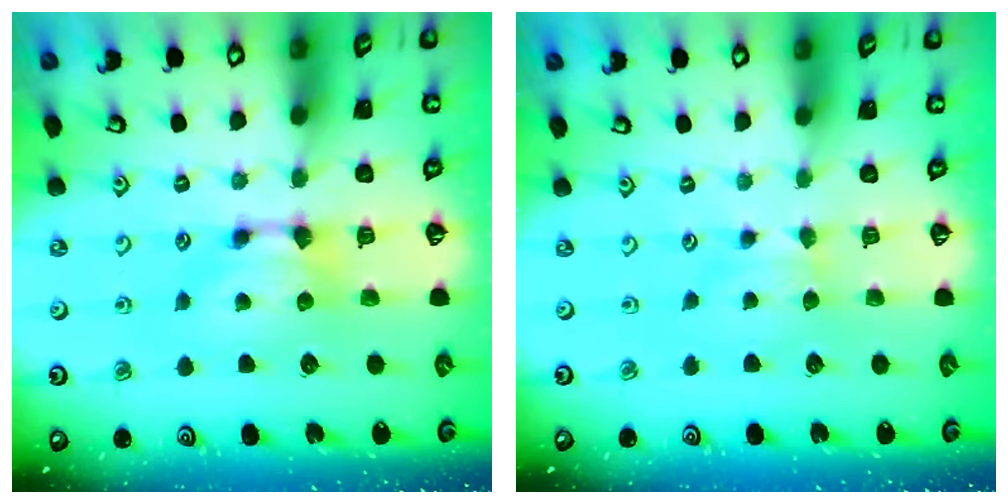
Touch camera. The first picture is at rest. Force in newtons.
{"total": 2.1, "press": 2.1, "slide": 0.5}